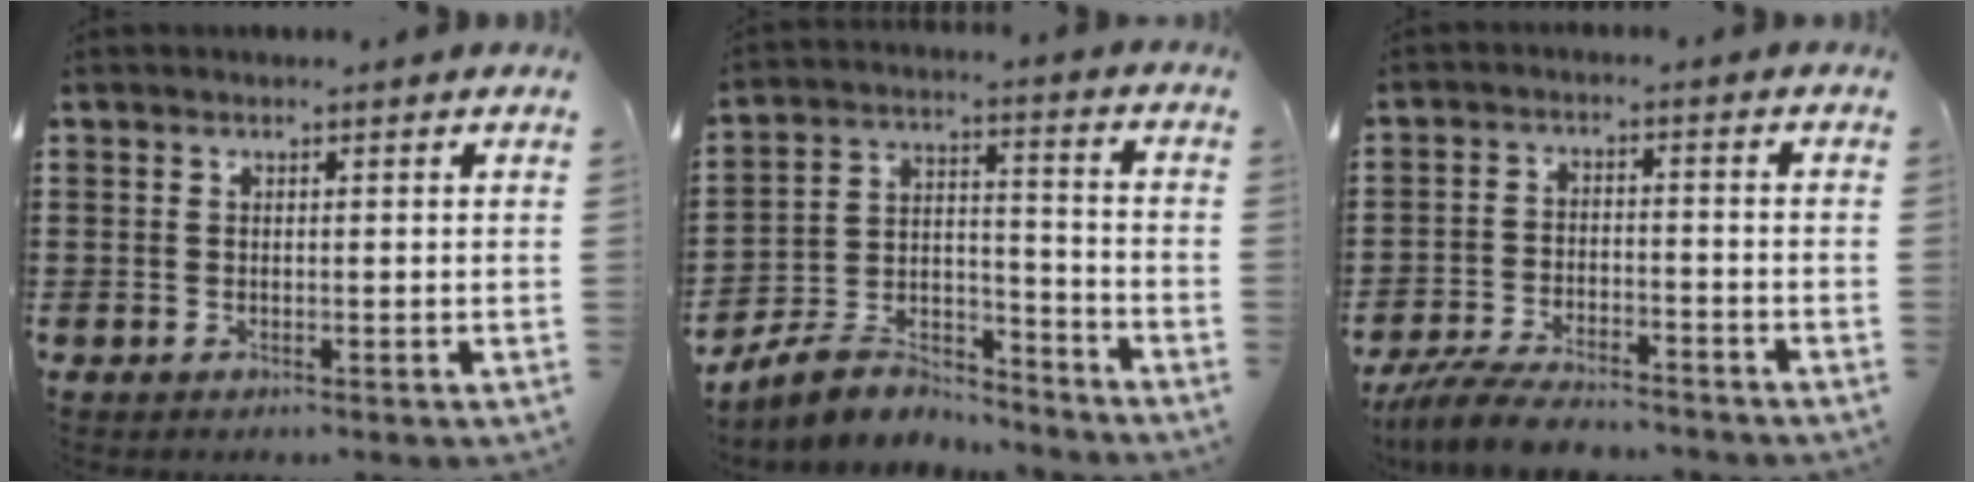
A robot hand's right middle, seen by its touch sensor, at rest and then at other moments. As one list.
[{"total": 6.8, "force": [-6.2, 2.4, 1.5], "torque": [-0.042, 0.010, -0.125]}, {"total": 6.2, "force": [-5.8, 0.9, 2.2], "torque": [-0.053, 0.000, -0.114]}]